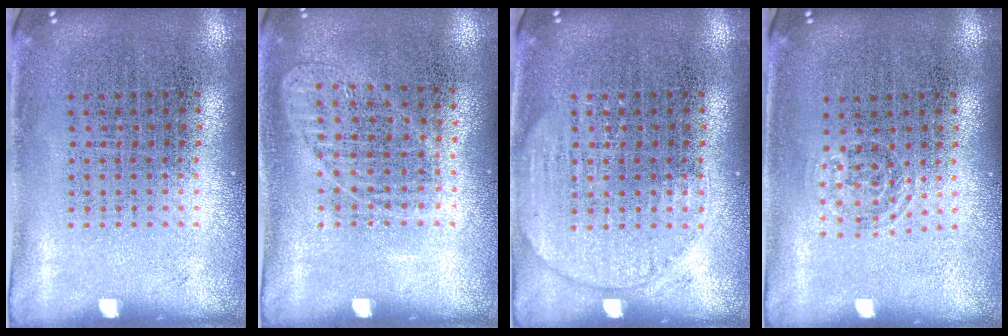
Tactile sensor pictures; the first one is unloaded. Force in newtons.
{"total": 0.9, "press": 0.9, "slide": 0.2}
{"total": 1.6, "press": 1.6, "slide": 0.0}
{"total": 0.7, "press": 0.5, "slide": 0.5}